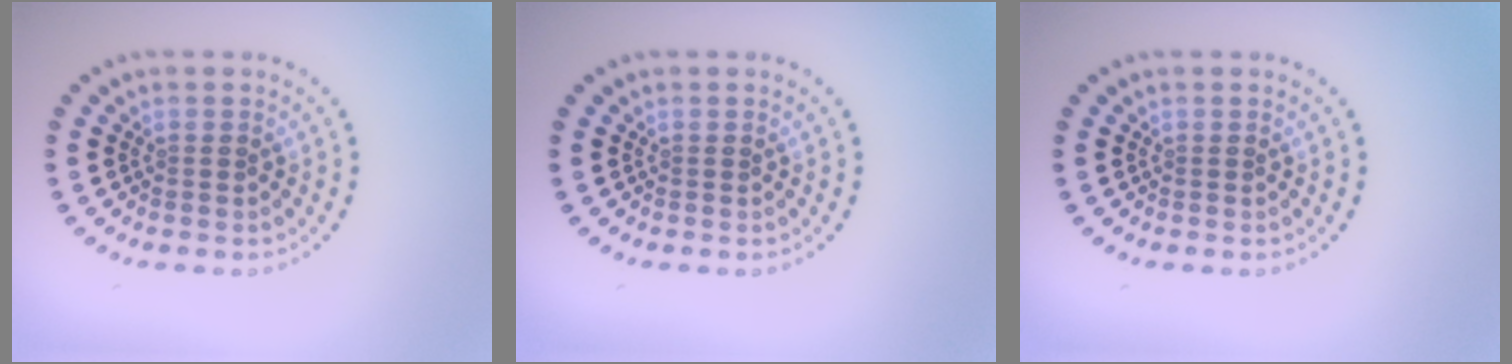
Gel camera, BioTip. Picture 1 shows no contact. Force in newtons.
{"total": 0.0}
{"total": 0.0}